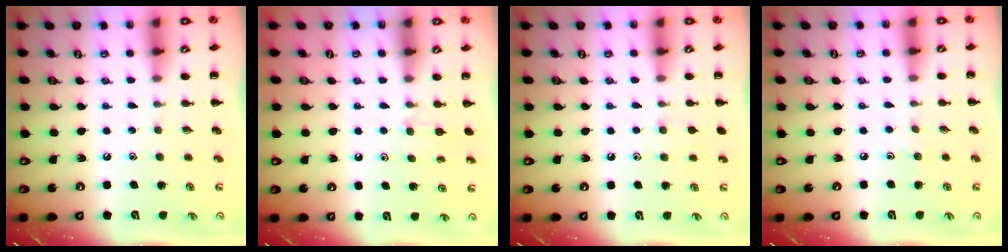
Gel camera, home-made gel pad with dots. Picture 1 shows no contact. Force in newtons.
{"total": 4.9, "press": 4.7, "slide": 1.4}
{"total": 4.9, "press": 4.5, "slide": 1.9}
{"total": 2.4, "press": 2.2, "slide": 1.0}